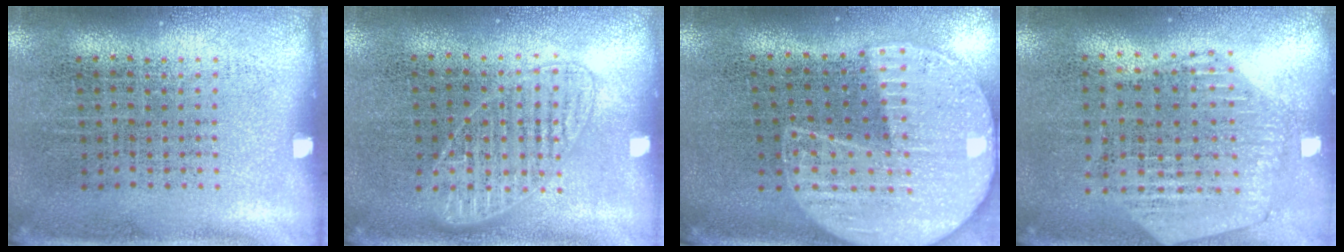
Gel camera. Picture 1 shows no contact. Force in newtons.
{"total": 2.3, "press": 2.2, "slide": 0.3}
{"total": 2.1, "press": 1.9, "slide": 0.9}
{"total": 1.1, "press": 1.1, "slide": 0.1}